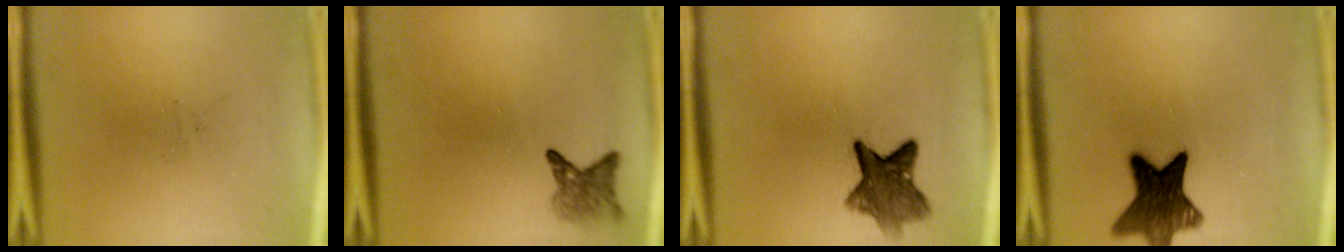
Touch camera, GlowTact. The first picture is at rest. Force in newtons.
{"total": 2.7}
{"total": 7.5}
{"total": 11.8}